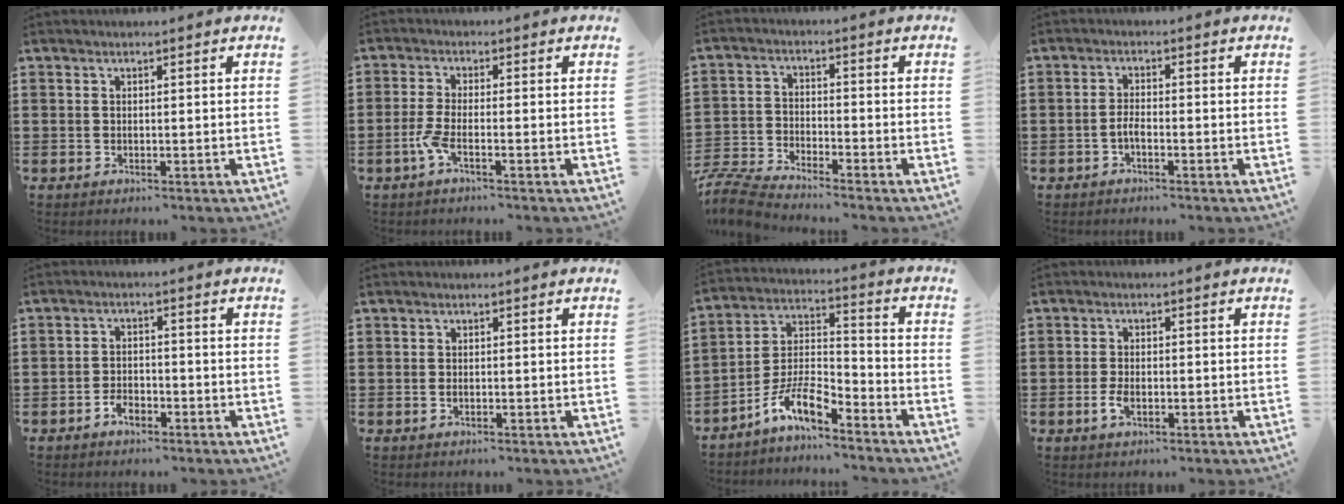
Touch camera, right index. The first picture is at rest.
{"total": 3.3, "force": [-1.8, 0.4, 2.8], "torque": [-0.077, -0.011, -0.041]}
{"total": 5.9, "force": [-5.8, 0.1, 1.1], "torque": [-0.041, -0.002, -0.120]}
{"total": 2.0, "force": [-1.1, 0.5, 1.6], "torque": [-0.040, -0.004, -0.022]}
{"total": 2.5, "force": [-1.9, 1.2, 1.1], "torque": [-0.023, 0.004, -0.040]}
{"total": 0.5, "force": [-0.2, 0.1, 0.5], "torque": [-0.013, -0.006, -0.001]}
{"total": 8.6, "force": [-6.6, 2.6, 4.8], "torque": [-0.109, 0.003, -0.133]}
{"total": 2.6, "force": [-0.8, 1.2, 2.1], "torque": [-0.055, -0.007, -0.018]}